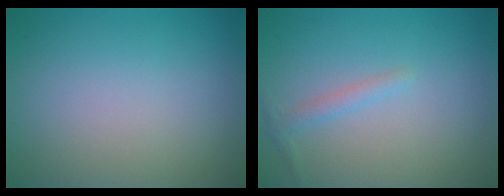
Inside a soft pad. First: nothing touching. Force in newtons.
{"total": 1.2, "press": 1.2, "slide": 0.0}